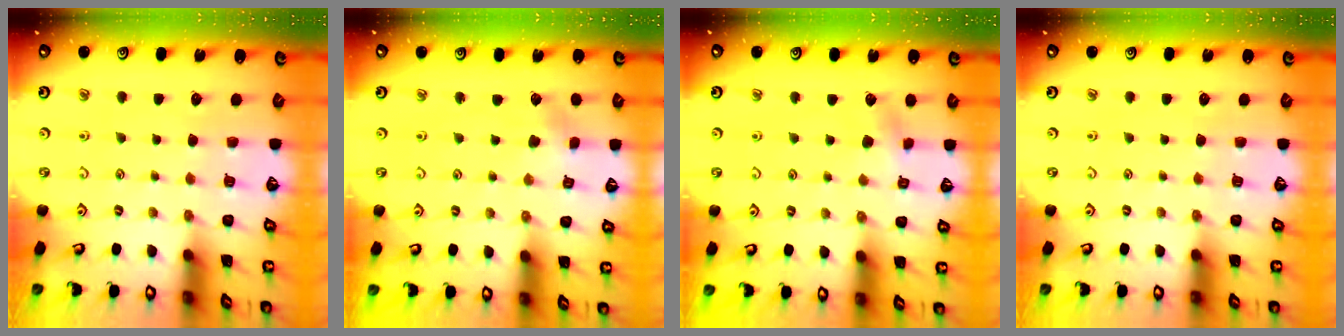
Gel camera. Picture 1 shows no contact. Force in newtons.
{"total": 2.5, "press": 2.4, "slide": 0.3}
{"total": 5.7, "press": 5.6, "slide": 0.8}
{"total": 0.0}